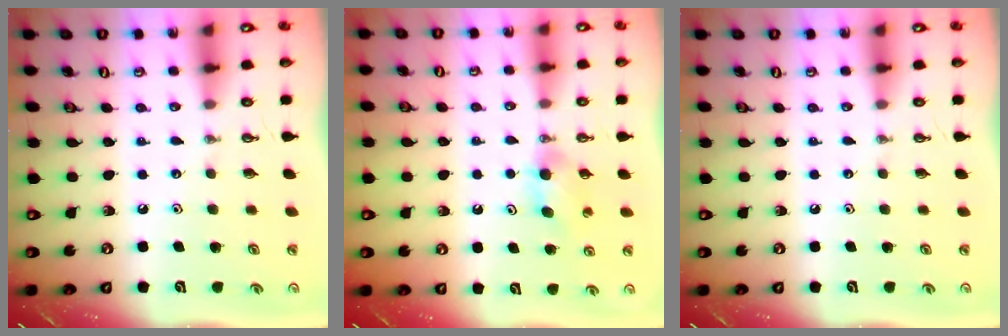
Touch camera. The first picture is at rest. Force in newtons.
{"total": 5.9, "press": 5.8, "slide": 1.0}
{"total": 0.0}